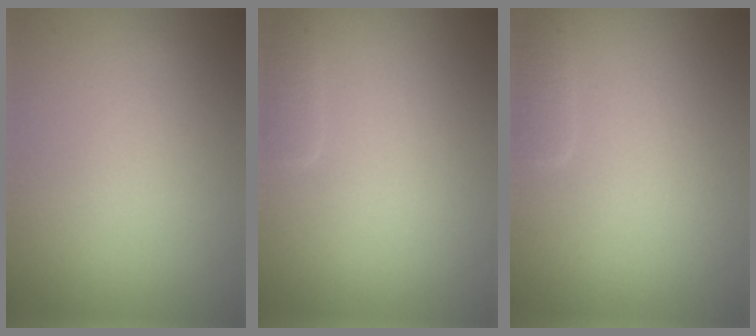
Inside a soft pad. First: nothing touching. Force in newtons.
{"total": 1.0, "press": 1.0, "slide": 0.1}
{"total": 1.0, "press": 1.0, "slide": 0.1}